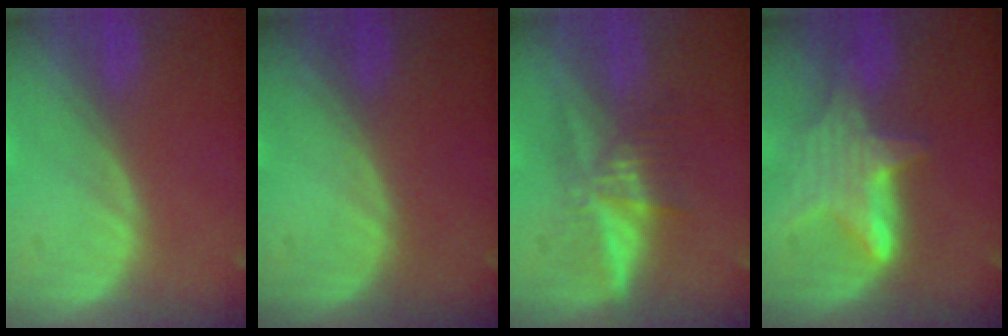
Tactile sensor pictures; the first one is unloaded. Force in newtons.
{"total": 0.0}
{"total": 5.2, "press": 5.1, "slide": 1.0}
{"total": 6.0, "press": 6.0, "slide": 0.5}